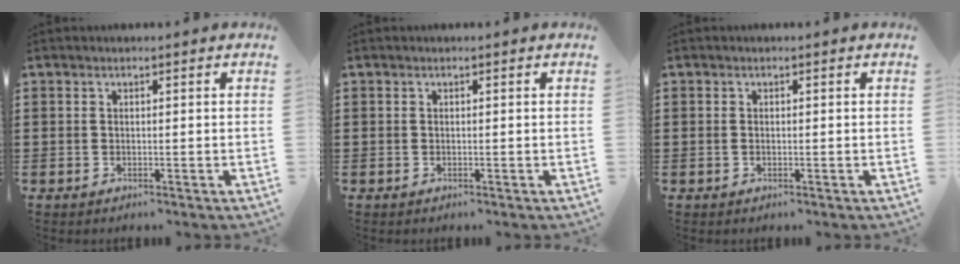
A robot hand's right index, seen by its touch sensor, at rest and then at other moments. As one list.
[{"total": 0.0}, {"total": 0.6, "force": [-0.1, 0.2, 0.5], "torque": [-0.012, 0.000, -0.002]}]